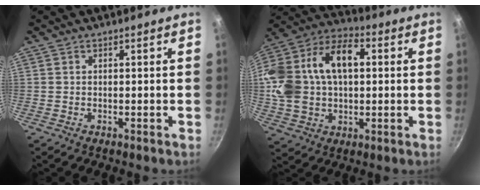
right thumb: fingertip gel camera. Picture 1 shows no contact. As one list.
[{"total": 23.1, "force": [2.9, 14.5, 17.7], "torque": [-0.357, 0.027, 0.046]}]